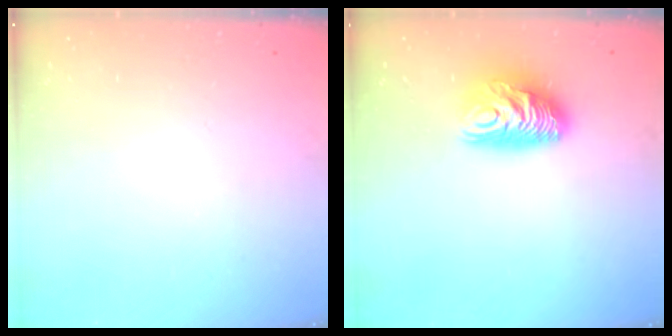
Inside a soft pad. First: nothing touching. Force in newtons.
{"total": 10.8, "press": 10.7, "slide": 1.0}